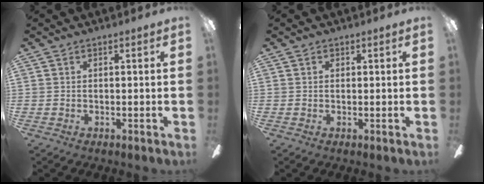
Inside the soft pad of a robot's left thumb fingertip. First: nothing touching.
{"total": 0.6, "force": [0.2, 0.5, 0.3], "torque": [-0.005, 0.002, 0.004]}